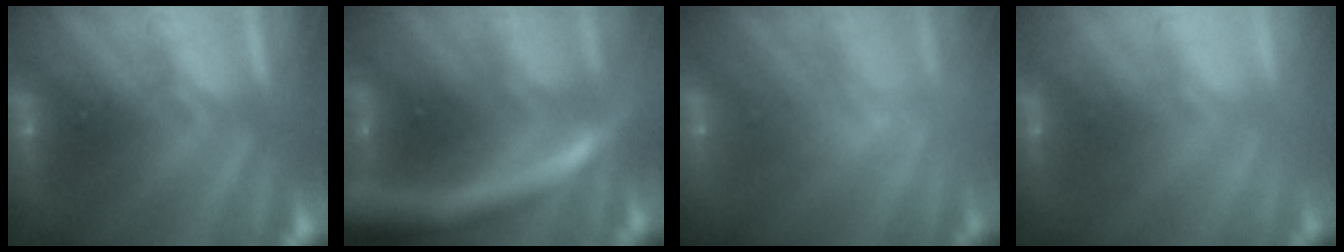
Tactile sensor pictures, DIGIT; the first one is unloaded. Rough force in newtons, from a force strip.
{"total": 9.3}
{"total": 2.4}
{"total": 2.3}